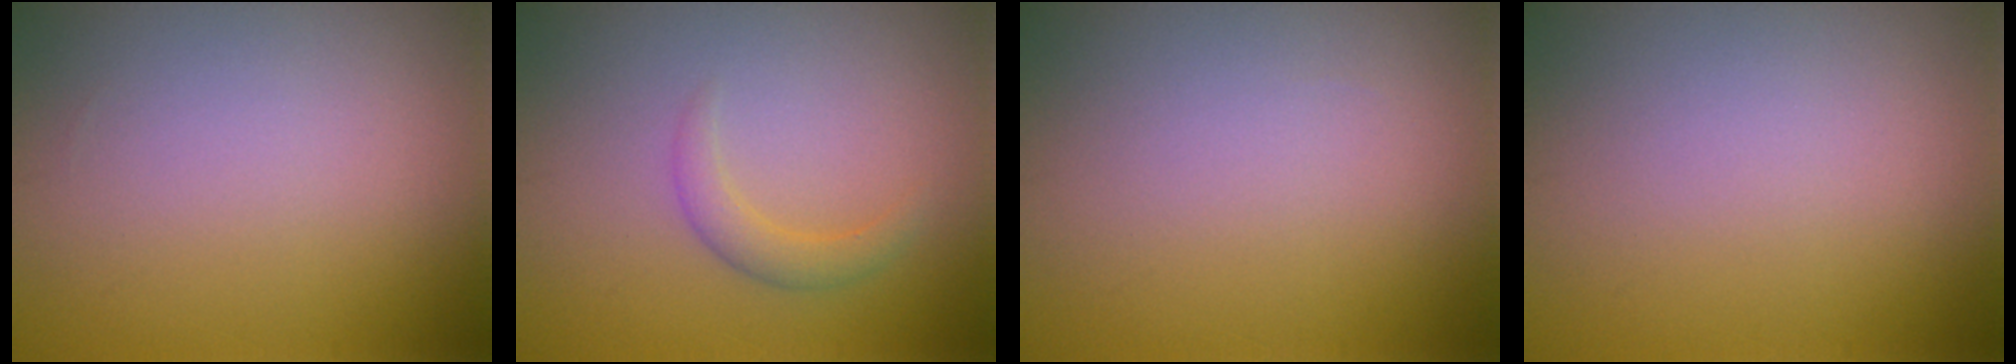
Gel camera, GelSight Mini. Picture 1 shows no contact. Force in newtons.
{"total": 1.8, "press": 1.8, "slide": 0.0}
{"total": 0.0}
{"total": 0.0}